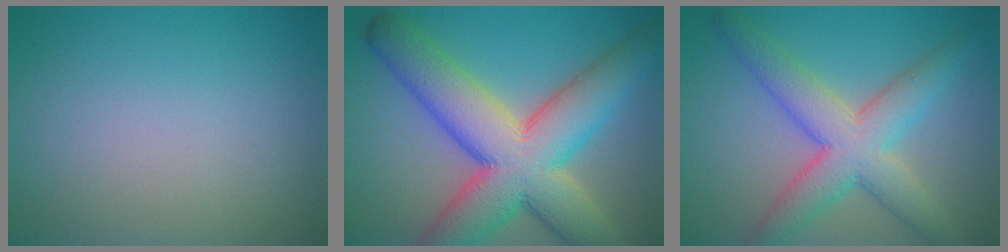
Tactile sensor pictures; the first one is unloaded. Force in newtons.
{"total": 12.7, "press": 12.7, "slide": 0.5}
{"total": 6.8, "press": 6.8, "slide": 0.2}